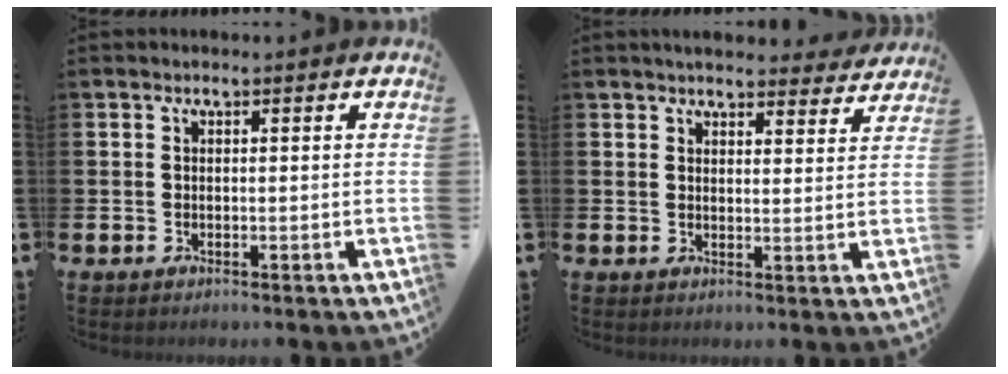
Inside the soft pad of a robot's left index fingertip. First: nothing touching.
{"total": 4.4, "force": [4.3, 0.8, 0.4], "torque": [-0.008, -0.025, 0.075]}